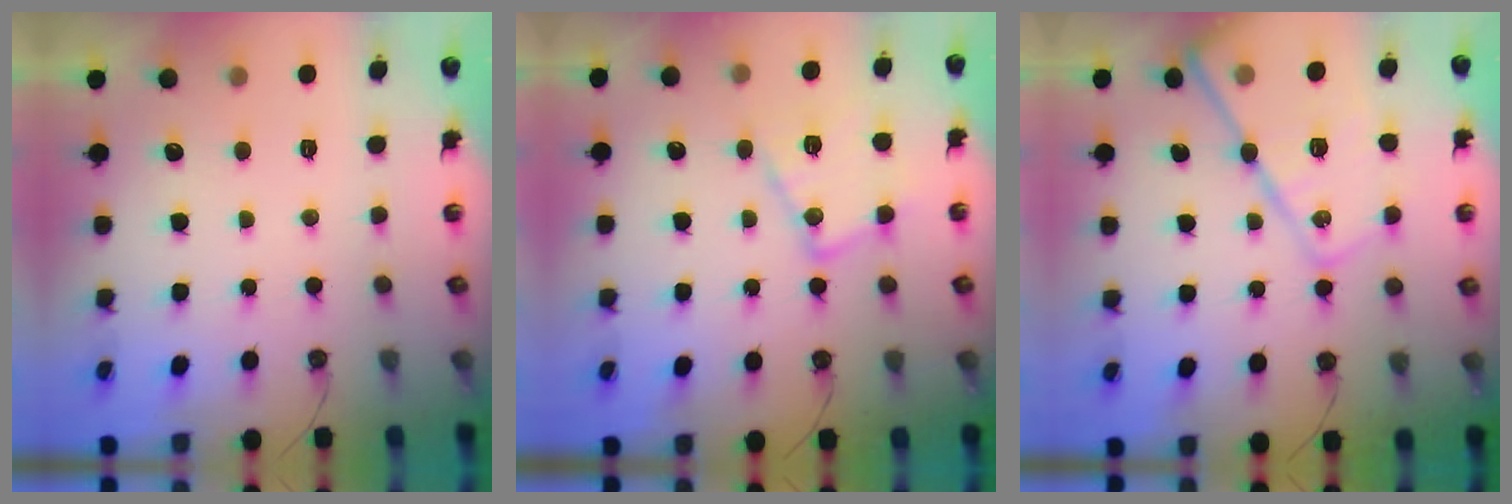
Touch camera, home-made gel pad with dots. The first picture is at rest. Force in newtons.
{"total": 13.8, "press": 13.8, "slide": 1.2}
{"total": 18.3, "press": 18.3, "slide": 1.4}